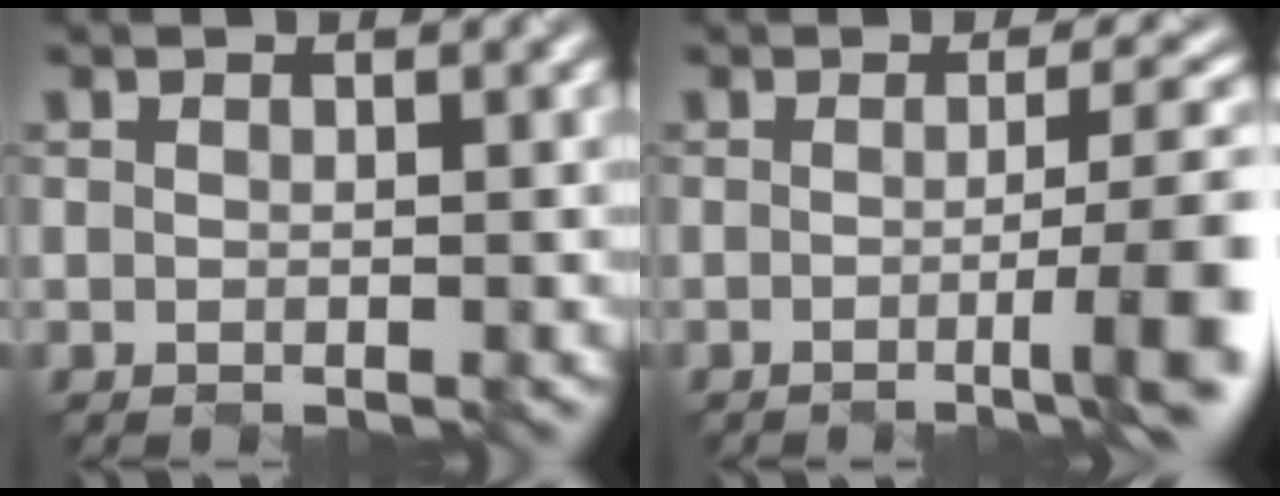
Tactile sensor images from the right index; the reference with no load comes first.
{"total": 6.6, "force": [-1.1, 1.3, 6.4], "torque": [-0.086, -0.006, -0.016]}